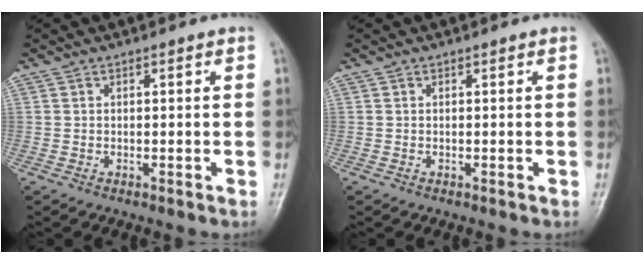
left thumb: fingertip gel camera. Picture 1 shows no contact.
{"total": 0.0}